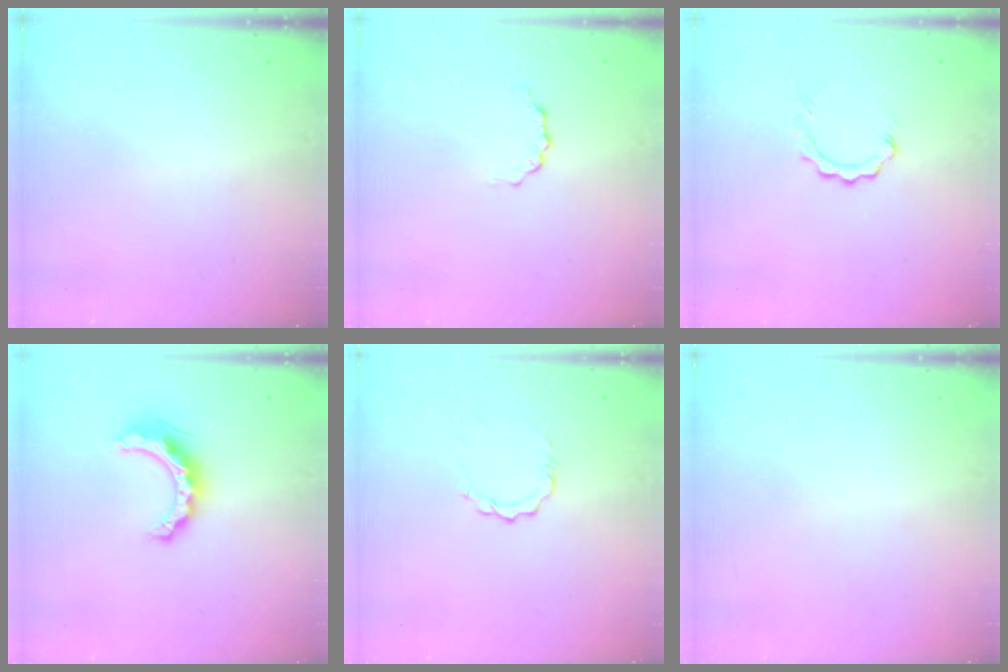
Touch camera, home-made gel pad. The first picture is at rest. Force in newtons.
{"total": 3.2, "press": 3.2, "slide": 0.5}
{"total": 2.5, "press": 2.5, "slide": 0.3}
{"total": 10.8, "press": 10.8, "slide": 0.4}
{"total": 4.5, "press": 4.5, "slide": 0.3}
{"total": 0.0}